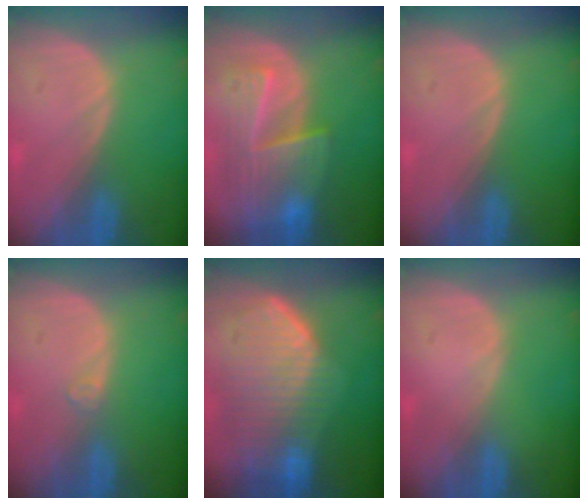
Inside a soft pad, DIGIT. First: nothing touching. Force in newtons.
{"total": 9.3, "press": 8.3, "slide": 4.2}
{"total": 0.0}
{"total": 0.9, "press": 0.8, "slide": 0.2}
{"total": 10.6, "press": 9.2, "slide": 5.2}
{"total": 0.0}